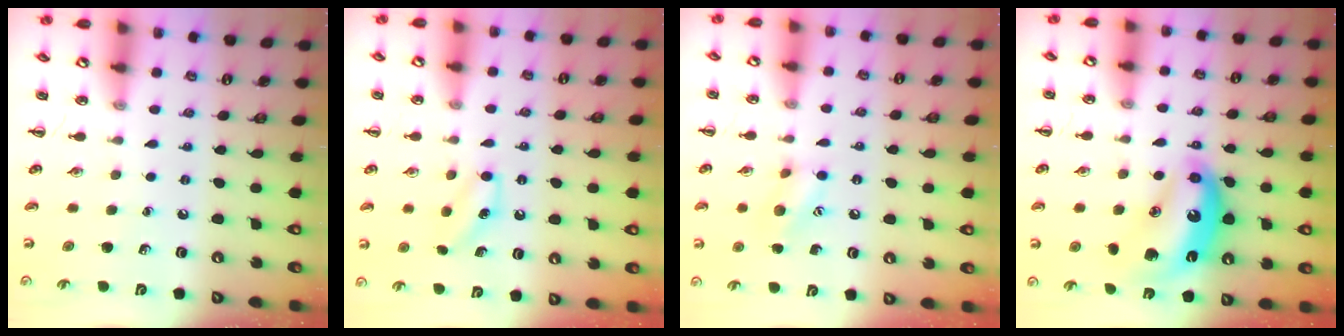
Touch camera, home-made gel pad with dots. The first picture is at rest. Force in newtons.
{"total": 9.3, "press": 9.2, "slide": 1.8}
{"total": 8.9, "press": 8.9, "slide": 0.5}
{"total": 15.3, "press": 15.3, "slide": 1.3}